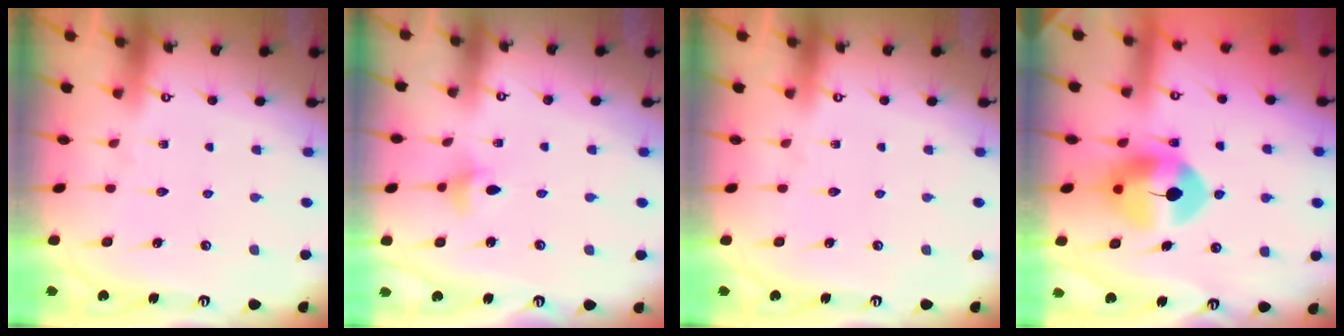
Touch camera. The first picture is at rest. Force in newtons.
{"total": 2.8, "press": 2.8, "slide": 0.4}
{"total": 0.0}
{"total": 9.8, "press": 9.7, "slide": 1.3}